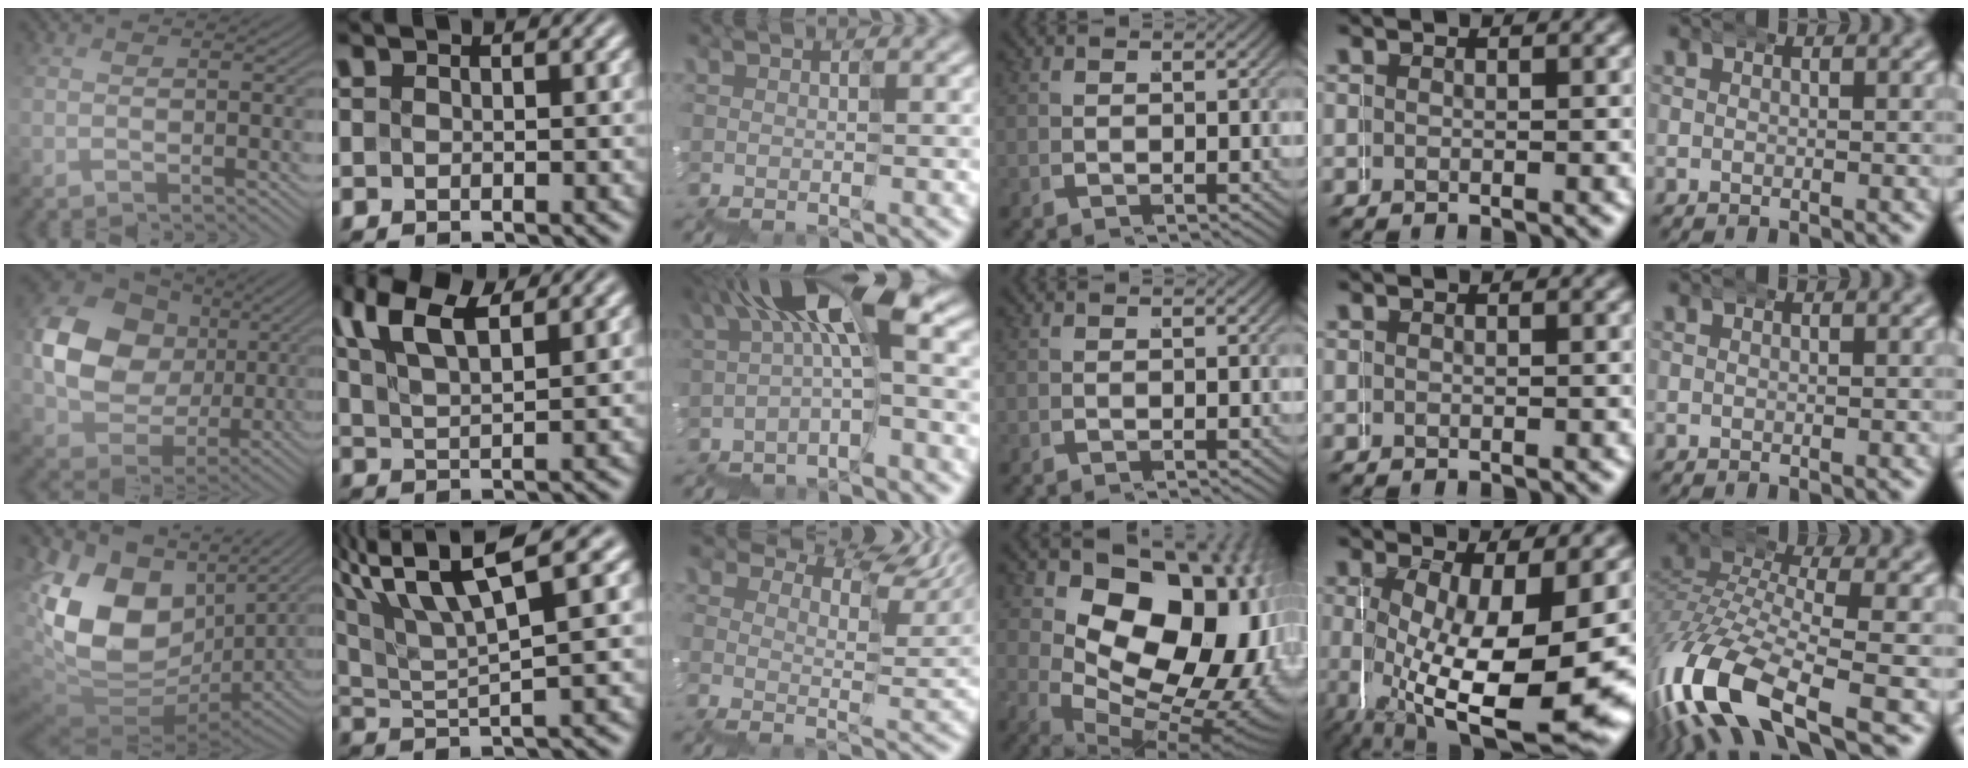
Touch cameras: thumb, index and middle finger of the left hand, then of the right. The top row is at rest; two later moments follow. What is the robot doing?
{"motion": "wrap", "object": "duck tape"}